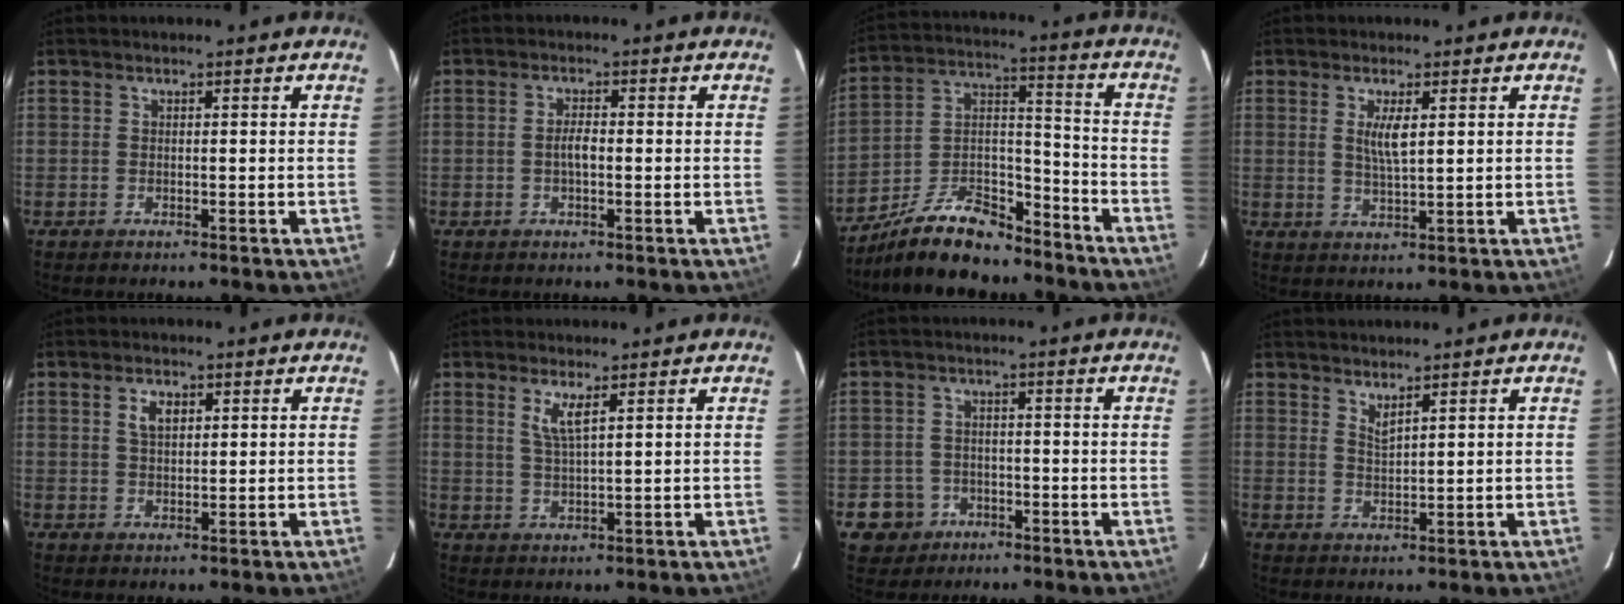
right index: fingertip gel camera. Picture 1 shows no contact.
{"total": 2.3, "force": [-0.4, 0.7, 2.1], "torque": [-0.041, 0.004, -0.009]}
{"total": 15.9, "force": [-12.4, 6.4, 7.6], "torque": [-0.159, 0.031, -0.208]}
{"total": 3.8, "force": [1.0, 0.9, 3.5], "torque": [-0.067, -0.004, 0.020]}
{"total": 3.4, "force": [1.4, 1.8, 2.4], "torque": [-0.045, 0.006, 0.025]}
{"total": 3.7, "force": [1.9, 0.3, 3.2], "torque": [-0.064, -0.005, 0.037]}
{"total": 5.8, "force": [-2.5, 5.2, 0.6], "torque": [-0.029, 0.022, -0.035]}
{"total": 2.3, "force": [2.0, 0.1, 1.2], "torque": [-0.023, -0.002, 0.033]}